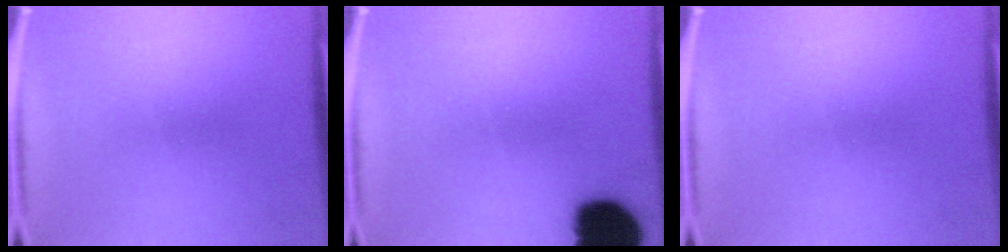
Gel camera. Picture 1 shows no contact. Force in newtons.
{"total": 17.2}
{"total": 0.0}